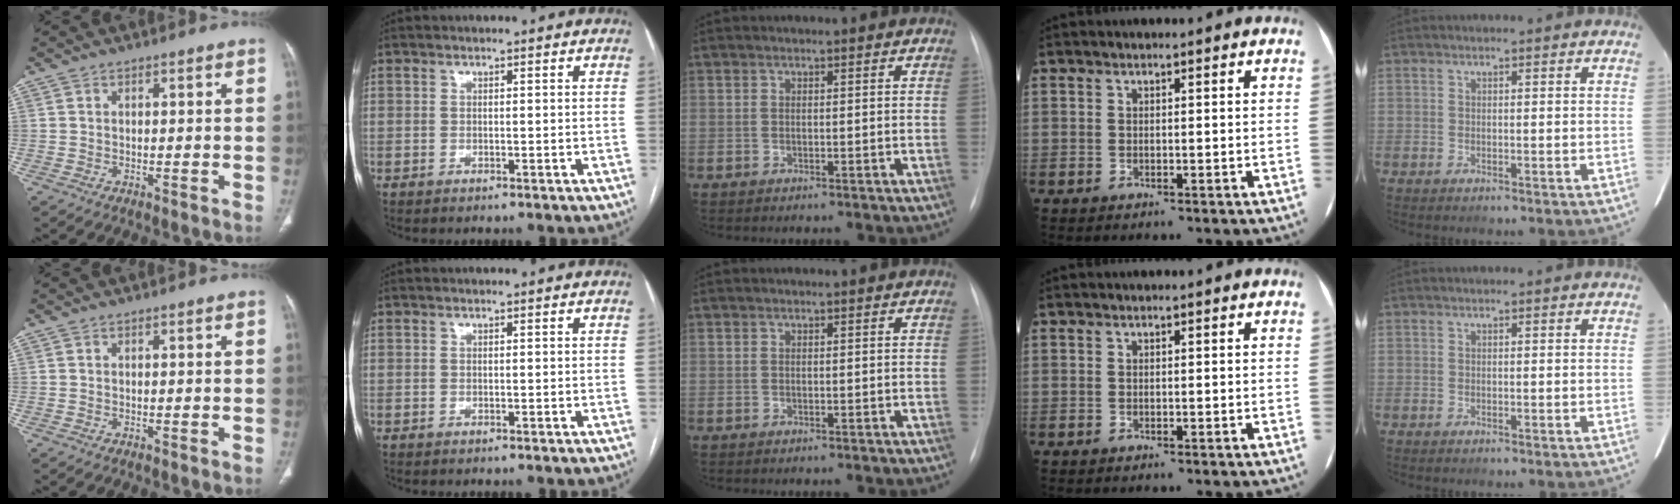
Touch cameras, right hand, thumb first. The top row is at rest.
{}